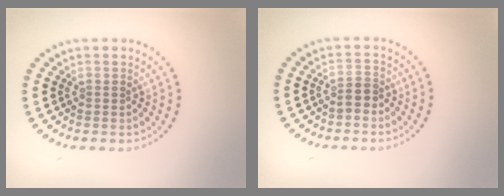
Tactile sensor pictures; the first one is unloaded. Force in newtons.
{"total": 1.2, "press": 0.9, "slide": 0.7}